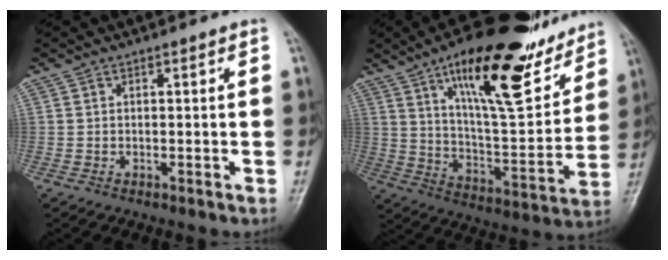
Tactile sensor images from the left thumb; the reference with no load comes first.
{"total": 25.1, "force": [15.4, 8.3, 18.1], "torque": [-0.234, -0.062, 0.248]}